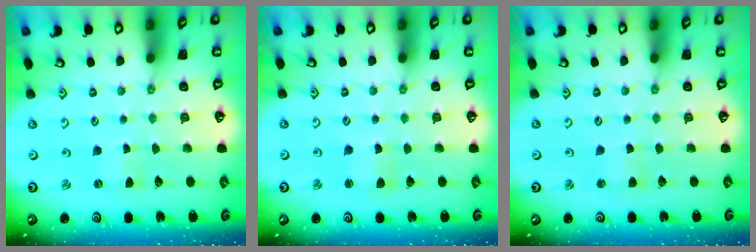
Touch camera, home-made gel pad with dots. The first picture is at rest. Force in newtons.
{"total": 2.2, "press": 2.2, "slide": 0.3}
{"total": 2.7, "press": 2.7, "slide": 0.3}